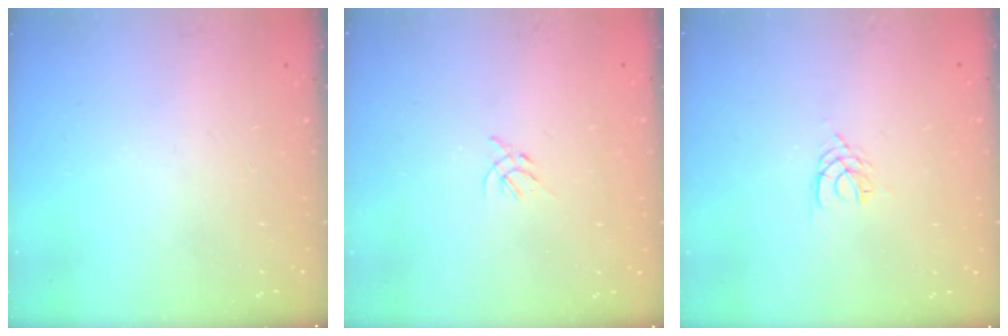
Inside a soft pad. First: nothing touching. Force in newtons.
{"total": 2.3, "press": 2.2, "slide": 0.6}
{"total": 2.4, "press": 2.3, "slide": 0.4}